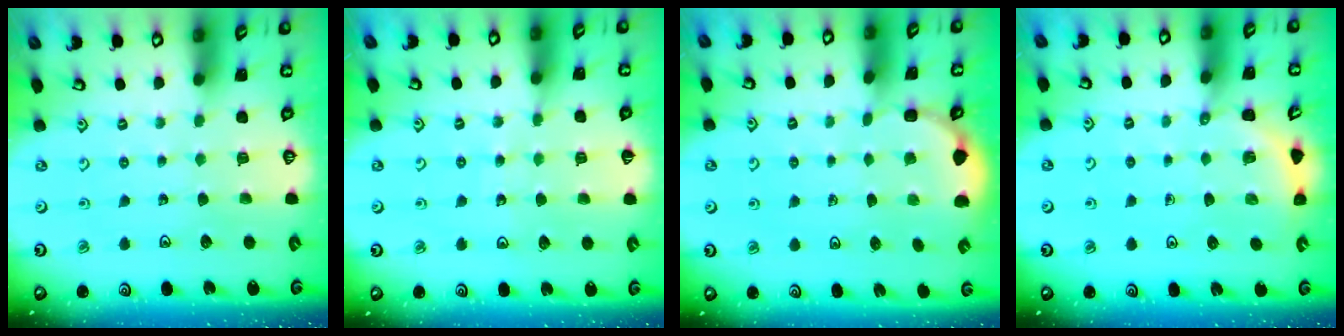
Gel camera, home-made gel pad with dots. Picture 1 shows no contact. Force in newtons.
{"total": 4.9, "press": 4.8, "slide": 1.0}
{"total": 1.6, "press": 1.2, "slide": 1.0}
{"total": 2.7, "press": 2.7, "slide": 0.2}